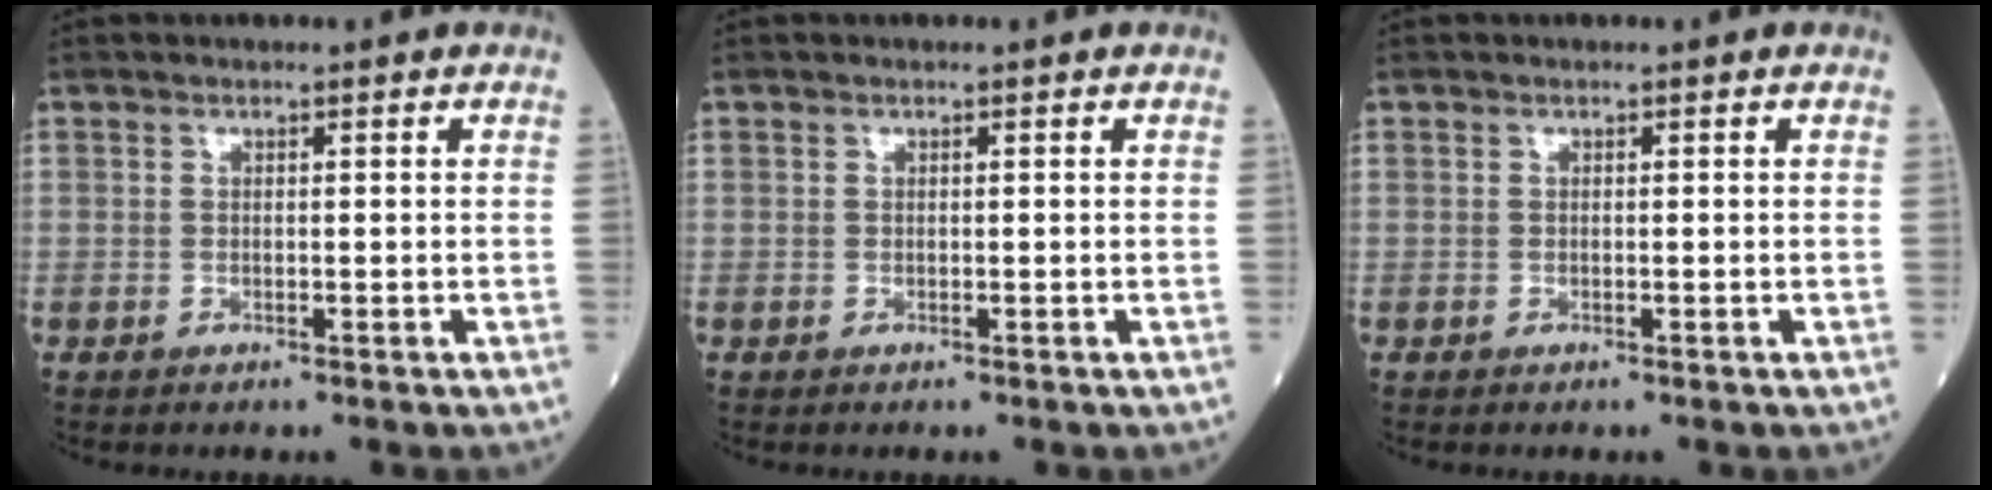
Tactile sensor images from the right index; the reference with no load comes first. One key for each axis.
{"total": 0.0}
{"total": 0.0}